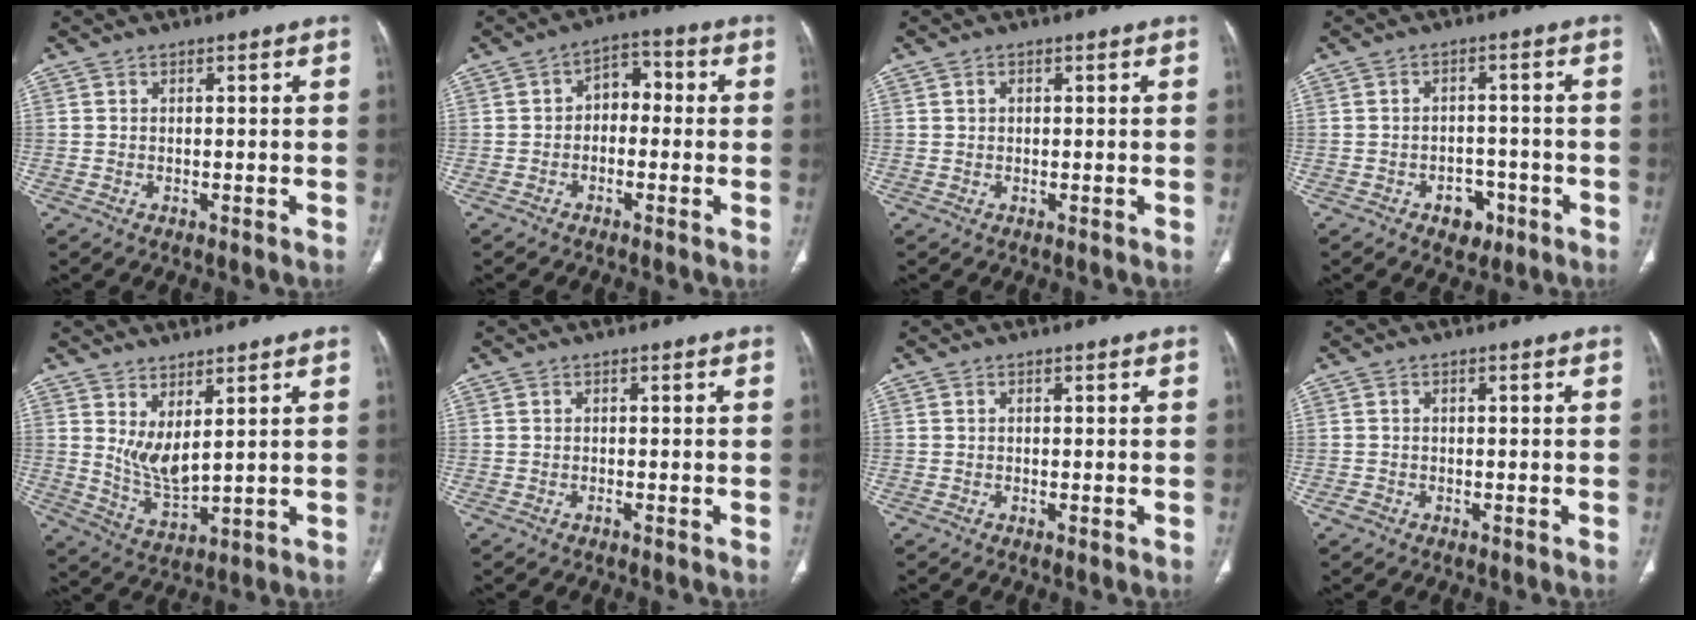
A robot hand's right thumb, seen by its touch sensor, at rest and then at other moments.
{"total": 5.6, "force": [-0.5, 4.0, 3.9], "torque": [-0.035, 0.028, -0.022]}
{"total": 0.7, "force": [0.2, 0.6, 0.3], "torque": [-0.003, 0.001, 0.004]}
{"total": 5.0, "force": [-2.6, 3.6, 2.4], "torque": [-0.009, 0.022, -0.032]}
{"total": 7.0, "force": [3.1, 2.5, 5.8], "torque": [-0.110, -0.044, 0.073]}
{"total": 0.0}
{"total": 0.0}
{"total": 1.0, "force": [-0.5, 0.8, 0.2], "torque": [-0.003, 0.002, -0.012]}